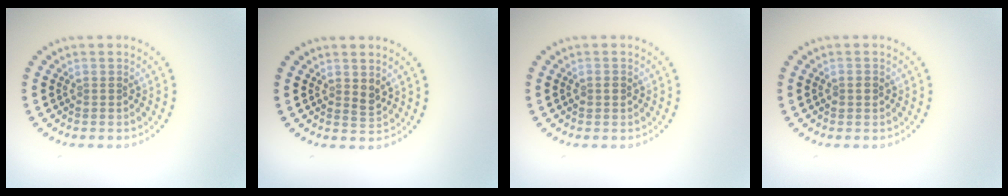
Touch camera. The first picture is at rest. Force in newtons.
{"total": 1.1, "press": 1.0, "slide": 0.4}
{"total": 1.3, "press": 1.2, "slide": 0.3}
{"total": 1.3, "press": 1.3, "slide": 0.1}